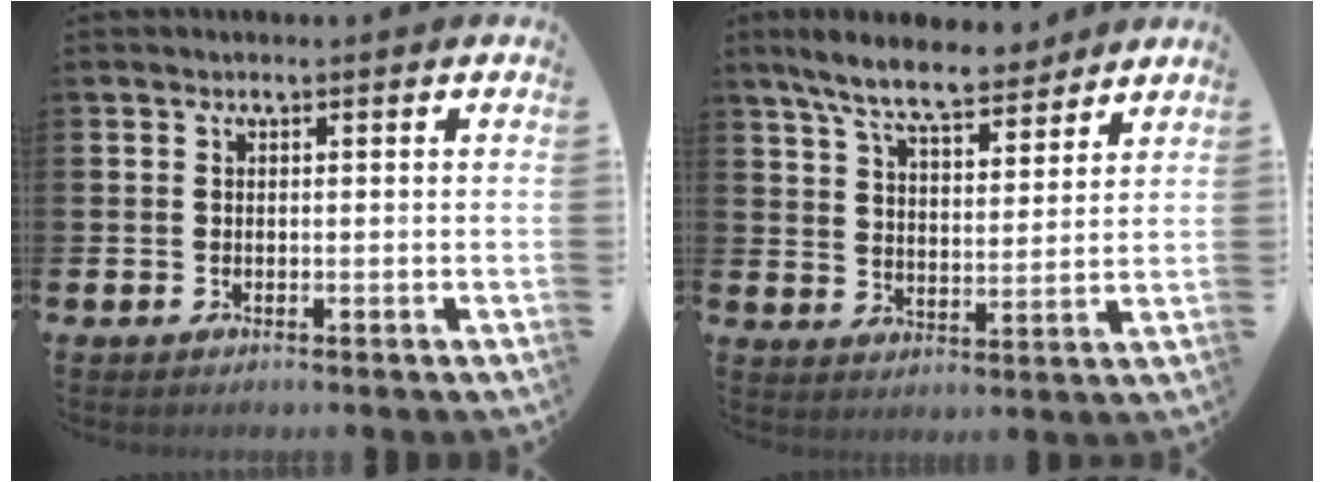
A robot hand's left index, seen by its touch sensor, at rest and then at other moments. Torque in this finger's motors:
{"motor_torque": [0.24, -0.38, 0.78, 0.21]}